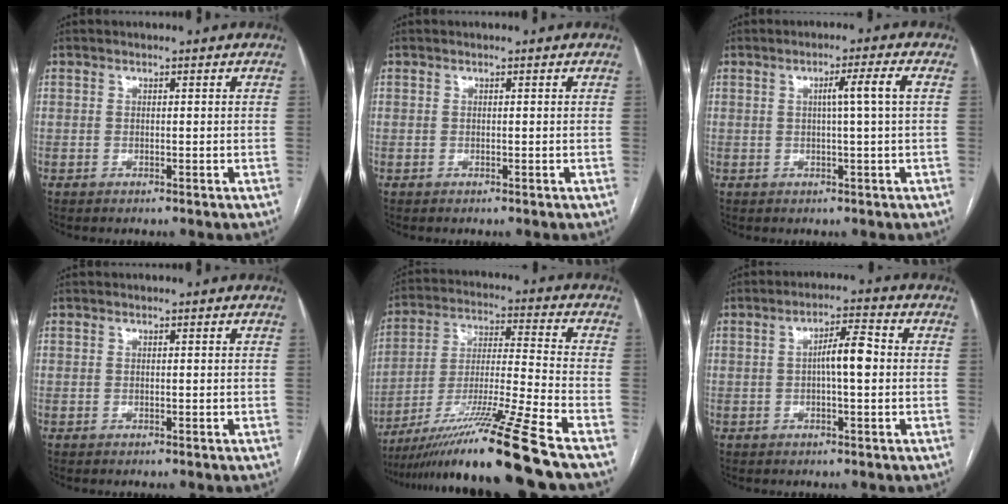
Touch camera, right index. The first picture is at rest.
{"total": 0.0}
{"total": 4.2, "force": [0.6, -1.0, 4.1], "torque": [-0.067, 0.008, 0.011]}
{"total": 0.0}
{"total": 19.0, "force": [-14.6, -3.3, 11.7], "torque": [-0.221, -0.026, -0.260]}
{"total": 5.3, "force": [-0.1, 0.9, 5.2], "torque": [-0.087, 0.015, -0.003]}